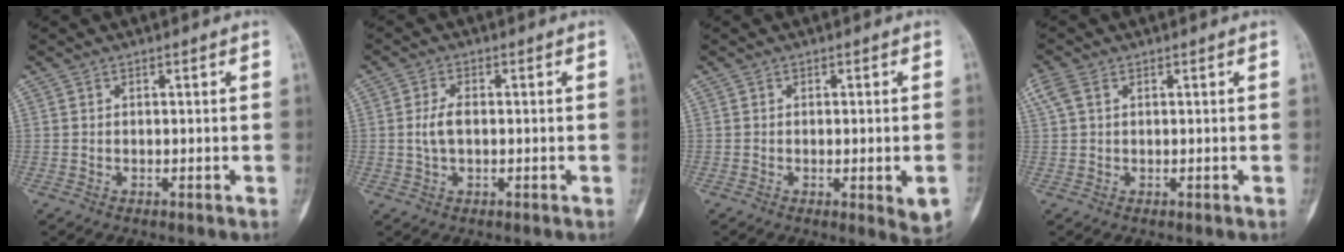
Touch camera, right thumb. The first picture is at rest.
{"total": 3.8, "force": [-0.1, 2.0, 3.2], "torque": [-0.070, 0.007, -0.003]}
{"total": 5.8, "force": [-1.4, 1.6, 5.4], "torque": [-0.068, -0.005, -0.011]}
{"total": 3.5, "force": [1.4, 2.1, 2.4], "torque": [-0.076, 0.022, 0.031]}